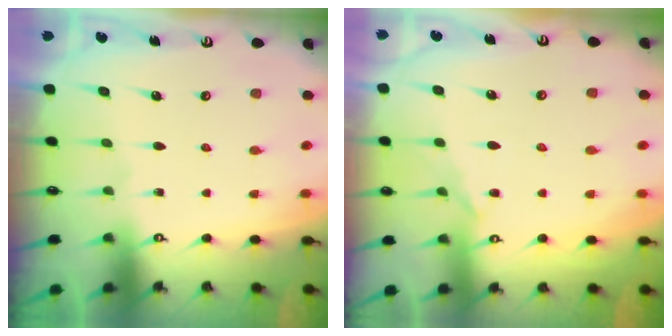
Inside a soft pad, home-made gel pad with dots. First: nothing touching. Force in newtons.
{"total": 4.5, "press": 4.5, "slide": 0.5}